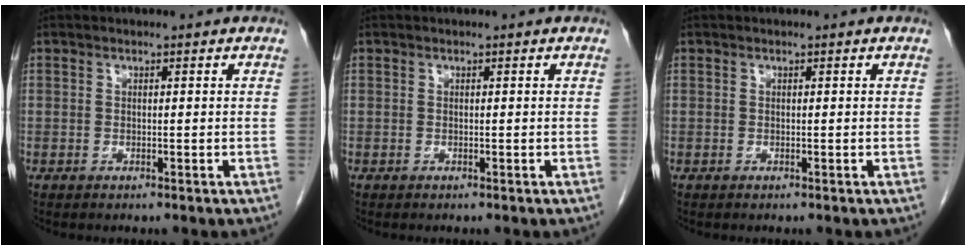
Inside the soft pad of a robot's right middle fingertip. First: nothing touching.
{"total": 0.0}
{"total": 0.0}